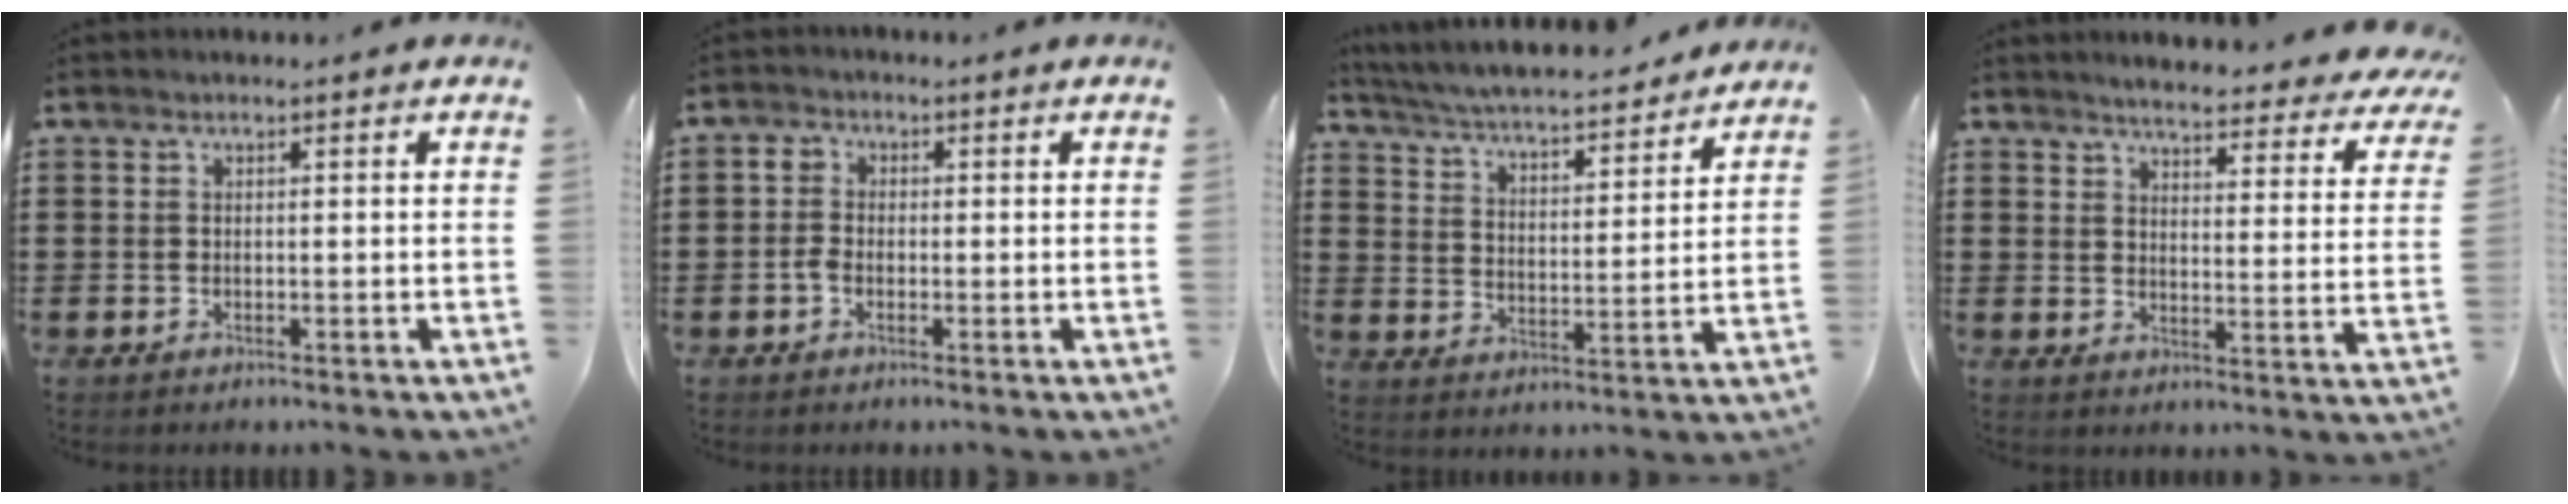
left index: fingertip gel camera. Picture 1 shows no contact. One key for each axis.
{"total": 2.4, "fx": -0.7, "fy": 2.0, "fz": 1.2, "tx": -0.040, "ty": 0.000, "tz": -0.019}
{"total": 4.9, "fx": 4.6, "fy": 0.0, "fz": 1.5, "tx": -0.052, "ty": -0.035, "tz": 0.073}
{"total": 4.5, "fx": 4.2, "fy": -0.1, "fz": 1.6, "tx": -0.042, "ty": -0.033, "tz": 0.066}